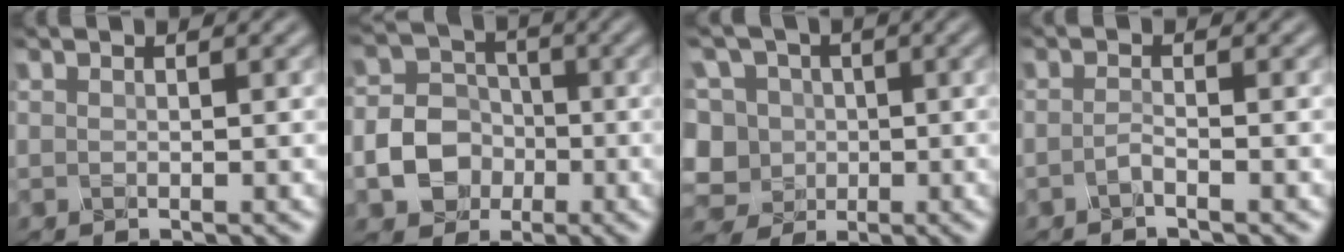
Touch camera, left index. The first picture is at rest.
{"total": 4.8, "force": [-2.1, 3.9, 1.8], "torque": [-0.027, 0.003, -0.040]}
{"total": 12.0, "force": [-0.5, 10.9, 5.0], "torque": [-0.129, 0.018, -0.041]}
{"total": 1.3, "force": [-1.2, 0.1, 0.4], "torque": [-0.006, 0.000, -0.023]}